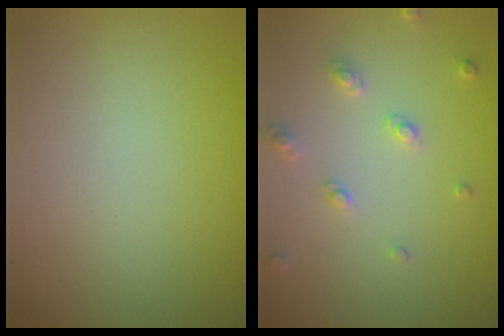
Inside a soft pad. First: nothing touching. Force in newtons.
{"total": 1.9, "press": 1.8, "slide": 0.5}